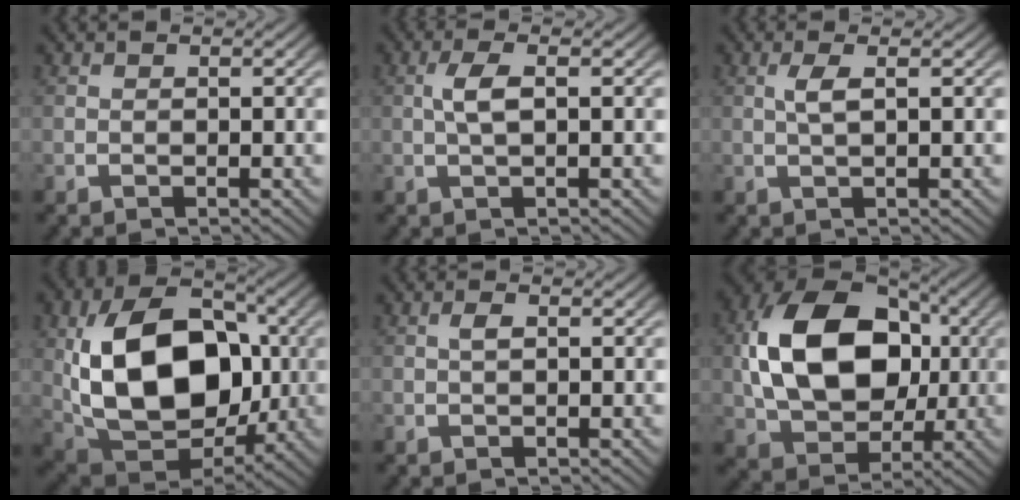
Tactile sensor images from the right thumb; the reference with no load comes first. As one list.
[{"total": 2.6, "force": [0.4, 0.7, 2.4], "torque": [-0.058, 0.004, 0.010]}, {"total": 2.0, "force": [0.6, 0.3, 1.9], "torque": [-0.044, 0.002, 0.016]}, {"total": 17.0, "force": [0.0, 11.4, 12.6], "torque": [-0.257, -0.056, 0.021]}, {"total": 0.8, "force": [0.1, 0.2, 0.8], "torque": [-0.019, 0.000, 0.005]}, {"total": 15.8, "force": [1.7, 10.6, 11.6], "torque": [-0.241, -0.029, 0.043]}]